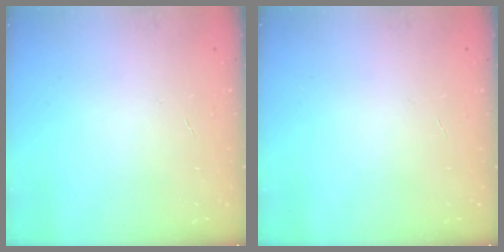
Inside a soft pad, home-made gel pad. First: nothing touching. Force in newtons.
{"total": 0.0}